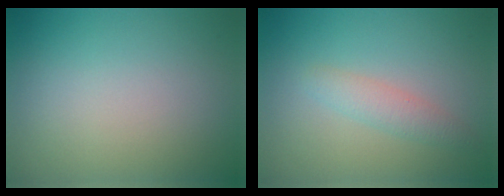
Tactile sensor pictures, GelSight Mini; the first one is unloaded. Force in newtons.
{"total": 1.9, "press": 1.9, "slide": 0.1}